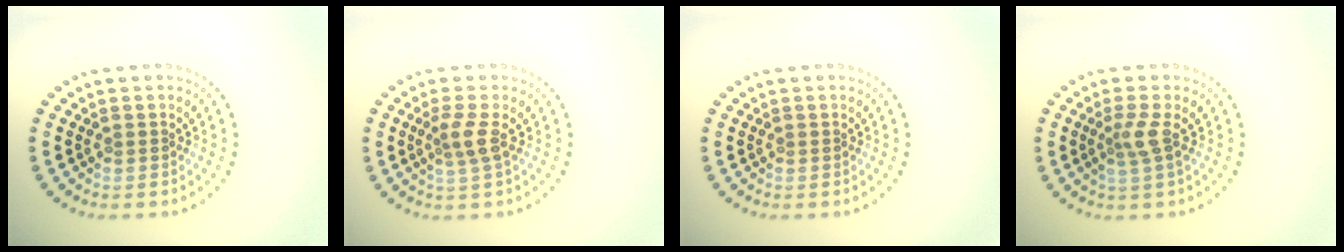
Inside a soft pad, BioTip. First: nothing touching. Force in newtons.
{"total": 2.1, "press": 1.6, "slide": 1.3}
{"total": 0.0}
{"total": 2.0, "press": 1.5, "slide": 1.3}